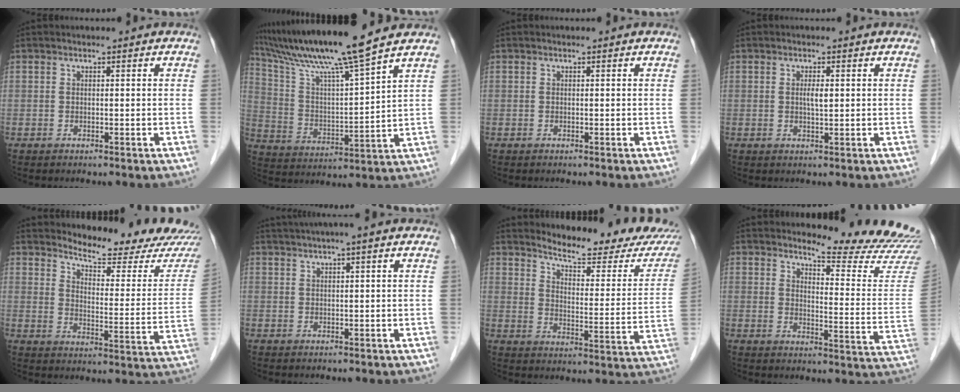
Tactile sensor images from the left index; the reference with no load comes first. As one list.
[{"total": 15.0, "force": [12.4, -2.2, 8.1], "torque": [-0.150, 0.000, 0.223]}, {"total": 0.0}, {"total": 1.7, "force": [0.2, 0.3, 1.7], "torque": [-0.032, -0.001, 0.004]}, {"total": 16.5, "force": [15.7, 1.5, 4.9], "torque": [-0.060, -0.083, 0.187]}, {"total": 5.0, "force": [3.7, -0.9, 3.2], "torque": [-0.050, 0.024, 0.064]}, {"total": 17.7, "force": [16.4, 2.5, 6.1], "torque": [-0.075, -0.066, 0.196]}, {"total": 15.1, "force": [14.7, -1.0, 3.0], "torque": [-0.039, -0.131, 0.164]}]